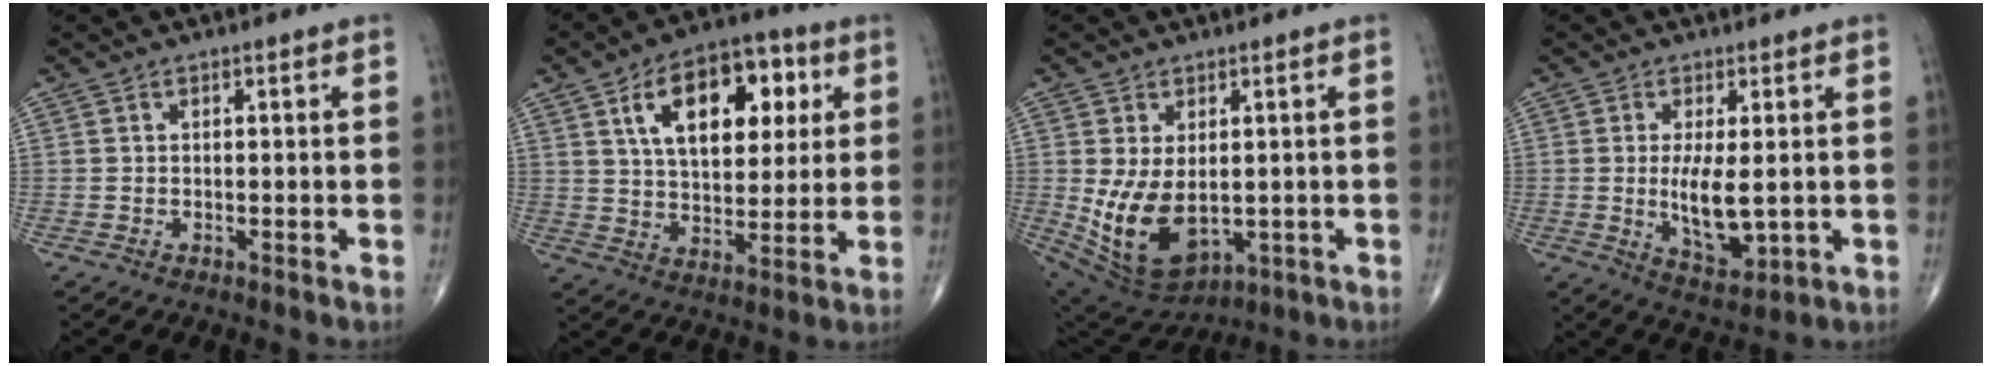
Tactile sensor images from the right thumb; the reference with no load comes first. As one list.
[{"total": 17.9, "force": [6.3, 10.1, 13.4], "torque": [-0.164, -0.007, 0.100]}, {"total": 12.7, "force": [-1.0, 7.7, 10.1], "torque": [-0.175, -0.014, 0.014]}, {"total": 8.3, "force": [-0.1, 3.1, 7.7], "torque": [-0.135, -0.023, 0.009]}]